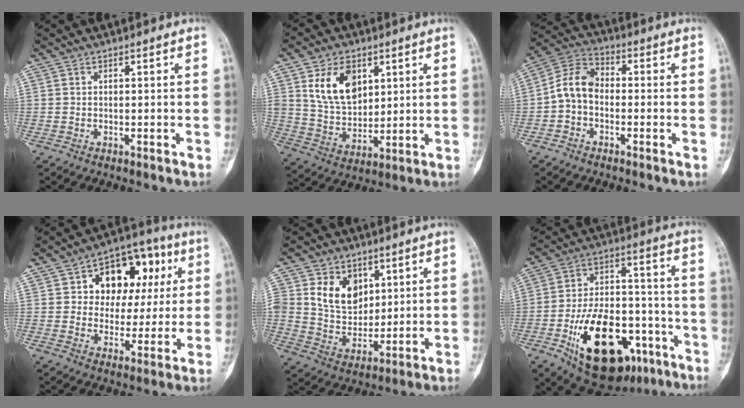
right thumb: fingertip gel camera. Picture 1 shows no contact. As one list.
[{"total": 12.5, "force": [5.0, 8.3, 7.9], "torque": [-0.112, -0.024, 0.104]}, {"total": 7.6, "force": [-1.3, 5.4, 5.3], "torque": [-0.089, 0.029, -0.042]}, {"total": 16.0, "force": [4.6, 11.4, 10.2], "torque": [-0.081, 0.019, 0.068]}, {"total": 12.1, "force": [4.3, 9.2, 6.5], "torque": [-0.072, -0.025, 0.089]}, {"total": 25.2, "force": [-11.2, 13.5, 18.0], "torque": [-0.289, 0.056, -0.164]}]